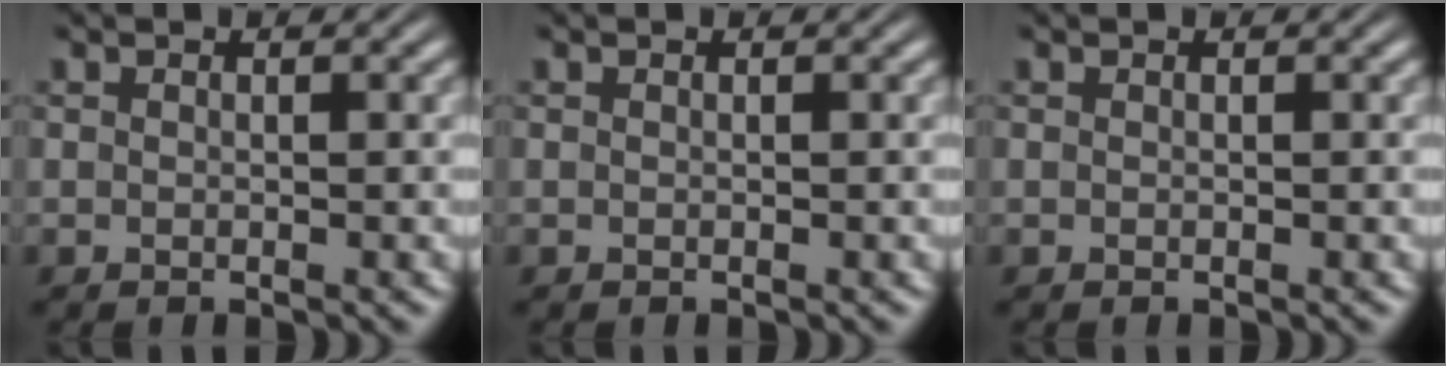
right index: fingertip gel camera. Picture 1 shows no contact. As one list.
[{"total": 0.0}, {"total": 0.0}]